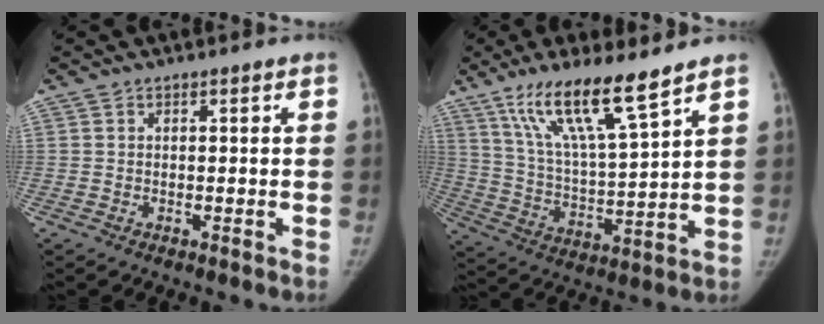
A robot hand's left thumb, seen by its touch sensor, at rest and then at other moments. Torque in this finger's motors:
{"motor_torque": [0.09, 0.09, 1.41, -1.37, 0.09]}